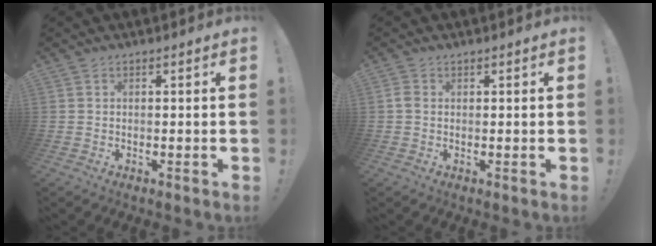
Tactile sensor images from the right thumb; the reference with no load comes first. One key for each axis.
{"total": 1.2, "fx": 0.6, "fy": 0.7, "fz": 0.8, "tx": -0.013, "ty": 0.002, "tz": 0.010}